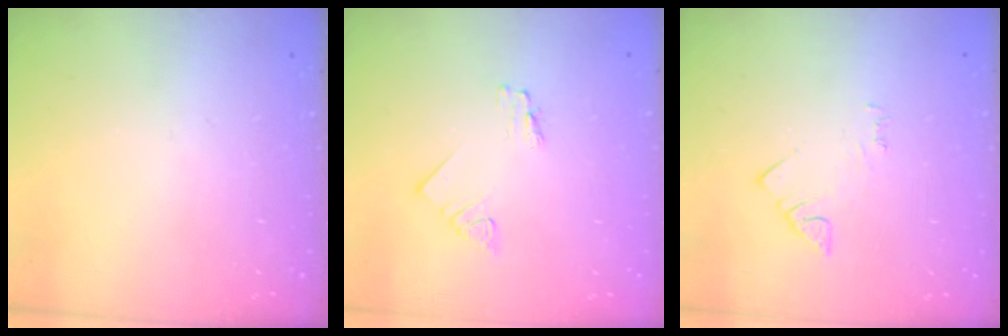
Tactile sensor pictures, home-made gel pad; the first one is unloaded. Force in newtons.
{"total": 1.2, "press": 1.2, "slide": 0.0}
{"total": 2.5, "press": 2.5, "slide": 0.4}